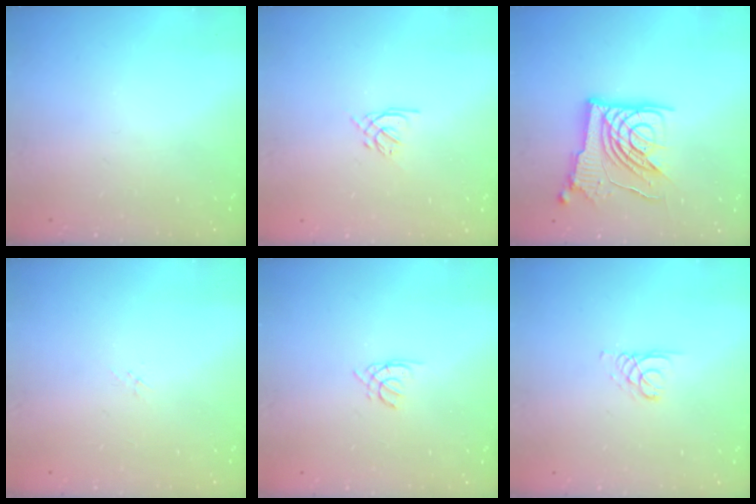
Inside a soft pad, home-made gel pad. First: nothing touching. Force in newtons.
{"total": 1.6, "press": 1.5, "slide": 0.6}
{"total": 14.6, "press": 14.5, "slide": 1.5}
{"total": 1.7, "press": 1.6, "slide": 0.2}
{"total": 0.5, "press": 0.4, "slide": 0.3}
{"total": 2.1, "press": 2.1, "slide": 0.2}